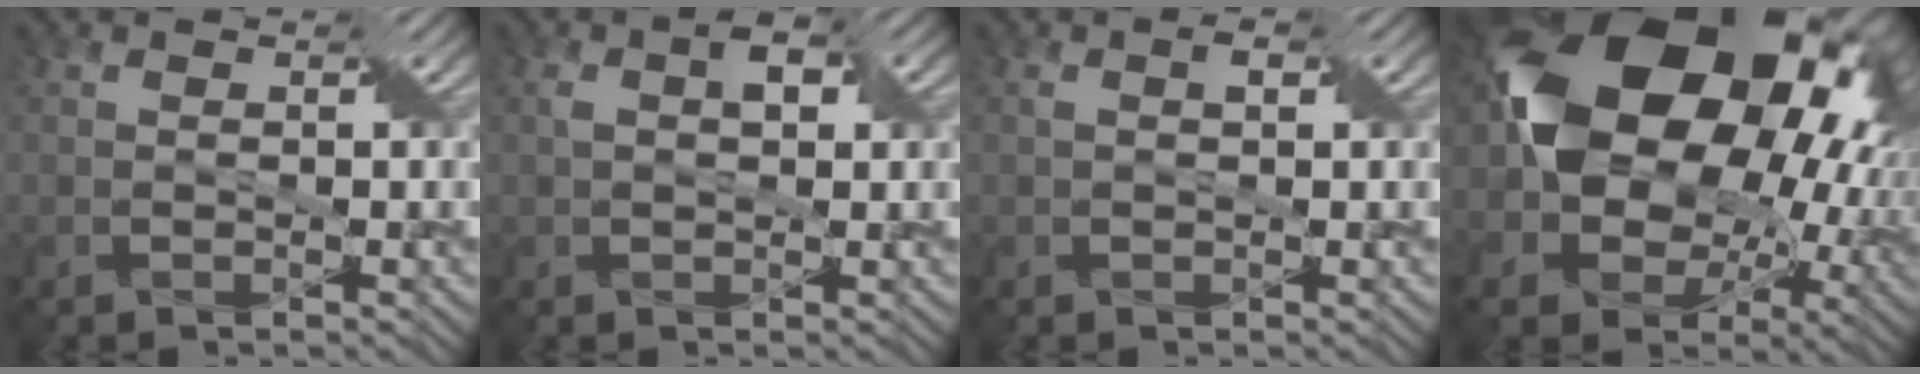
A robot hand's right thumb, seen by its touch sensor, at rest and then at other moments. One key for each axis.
{"total": 3.6, "fx": 1.0, "fy": 1.9, "fz": 2.9, "tx": -0.052, "ty": 0.009, "tz": 0.015}
{"total": 1.2, "fx": 0.4, "fy": 0.5, "fz": 1.0, "tx": -0.019, "ty": 0.003, "tz": 0.006}
{"total": 21.6, "fx": 4.2, "fy": 15.5, "fz": 14.4, "tx": -0.286, "ty": -0.010, "tz": 0.097}